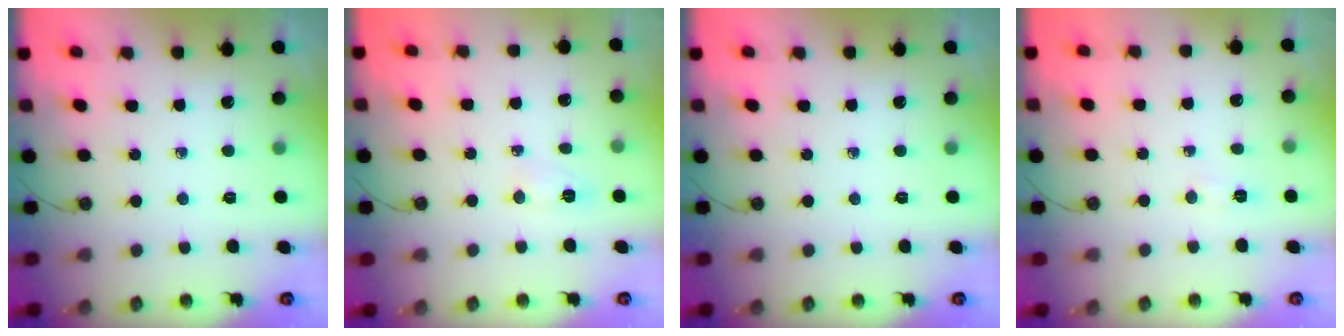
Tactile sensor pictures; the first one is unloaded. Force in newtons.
{"total": 5.9, "press": 5.8, "slide": 0.8}
{"total": 0.0}
{"total": 2.9, "press": 2.9, "slide": 0.5}